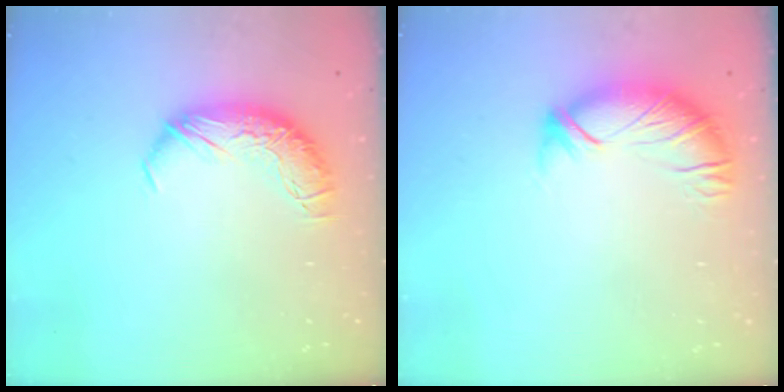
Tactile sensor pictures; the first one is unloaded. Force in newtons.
{"total": 2.4, "press": 1.9, "slide": 1.5}